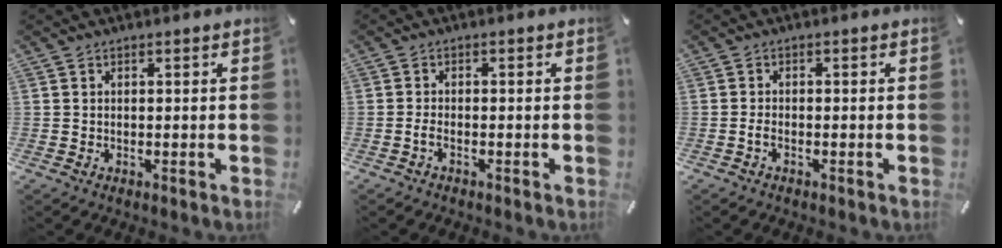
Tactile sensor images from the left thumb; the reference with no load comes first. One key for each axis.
{"total": 1.7, "fx": -1.1, "fy": 0.5, "fz": 1.3, "tx": -0.023, "ty": 0.003, "tz": -0.019}
{"total": 1.5, "fx": -0.9, "fy": 0.5, "fz": 1.0, "tx": -0.018, "ty": 0.002, "tz": -0.017}